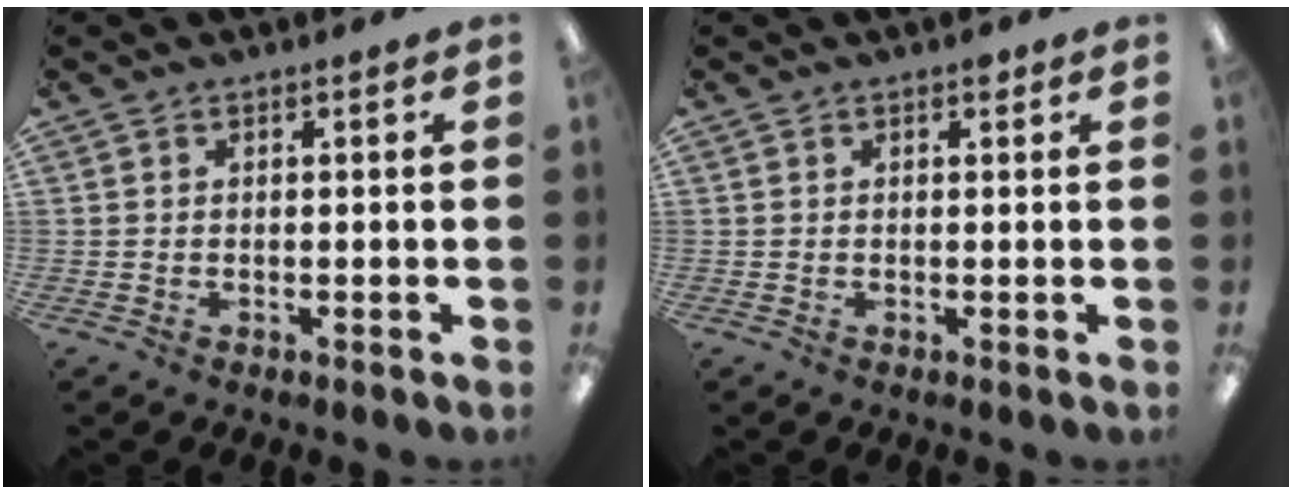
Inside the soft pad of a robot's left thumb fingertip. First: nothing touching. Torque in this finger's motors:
{"motor_torque": [0.42, 0.15, -0.02, 0.02, 0.11]}